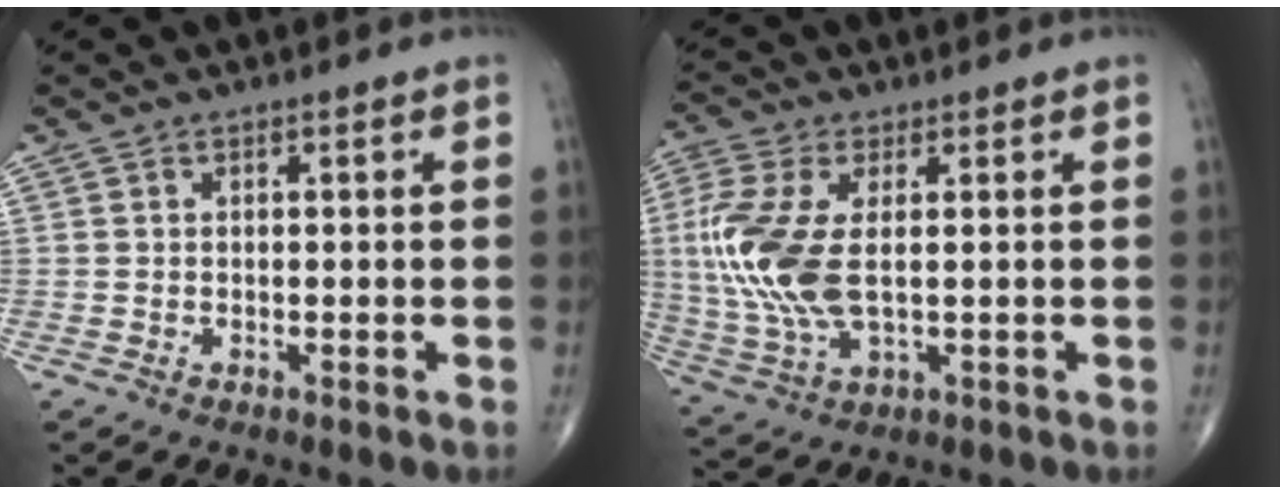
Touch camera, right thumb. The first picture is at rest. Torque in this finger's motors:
{"motor_torque": [1.23, 2.47, 0.92, -0.40, 0.58]}